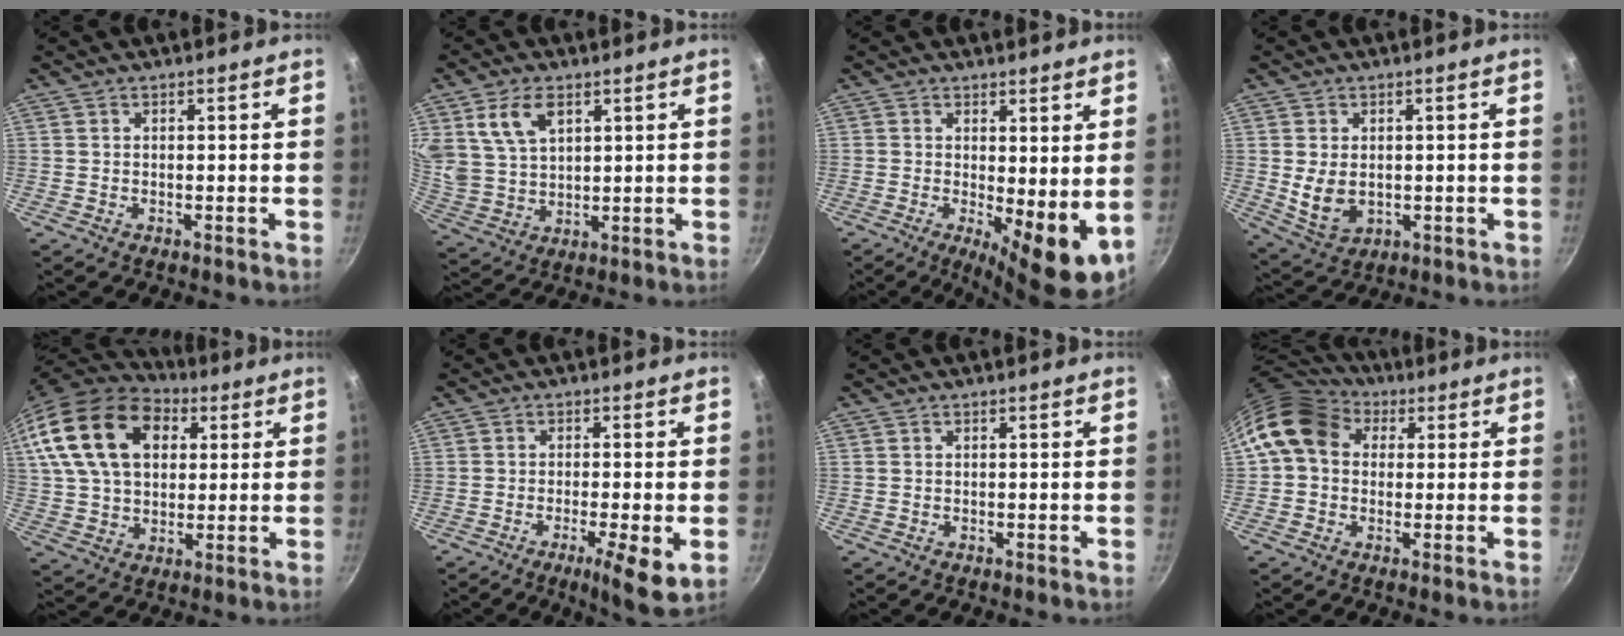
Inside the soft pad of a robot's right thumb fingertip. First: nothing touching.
{"total": 9.6, "force": [4.3, 6.0, 6.1], "torque": [-0.103, -0.016, 0.095]}
{"total": 9.0, "force": [0.3, 3.1, 8.5], "torque": [-0.109, -0.018, 0.010]}
{"total": 7.2, "force": [0.0, 5.1, 5.1], "torque": [-0.086, -0.012, 0.016]}
{"total": 22.1, "force": [7.9, 14.7, 14.4], "torque": [-0.248, 0.004, 0.137]}
{"total": 7.9, "force": [-2.5, 1.3, 7.3], "torque": [-0.120, -0.001, -0.037]}
{"total": 0.0}
{"total": 12.6, "force": [2.9, 10.1, 6.9], "torque": [-0.105, 0.025, 0.033]}